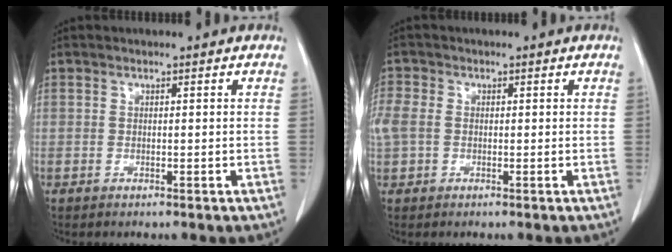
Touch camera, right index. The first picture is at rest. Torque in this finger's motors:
{"motor_torque": [1.39, -0.14, 0.58, 0.11]}